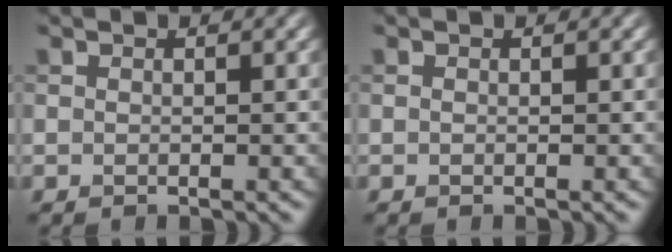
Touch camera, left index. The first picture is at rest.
{"total": 0.0}